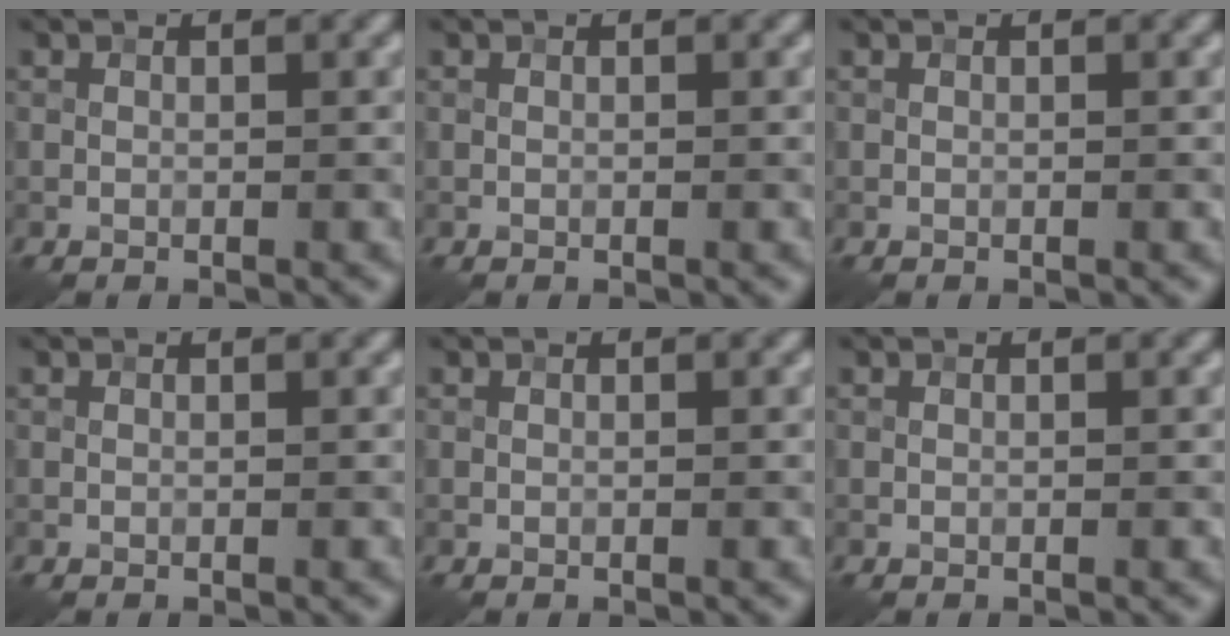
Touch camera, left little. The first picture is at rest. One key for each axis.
{"total": 0.0}
{"total": 0.0}
{"total": 0.0}
{"total": 0.0}
{"total": 0.0}